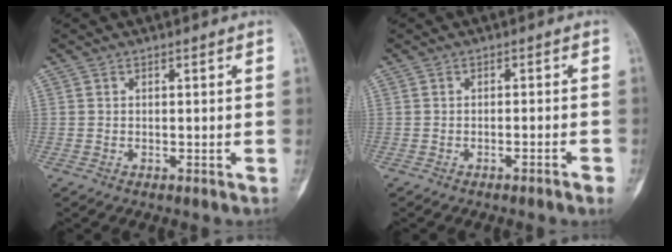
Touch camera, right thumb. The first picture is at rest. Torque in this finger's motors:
{"motor_torque": [-0.29, -0.23, -0.16, 0.19, -0.07]}